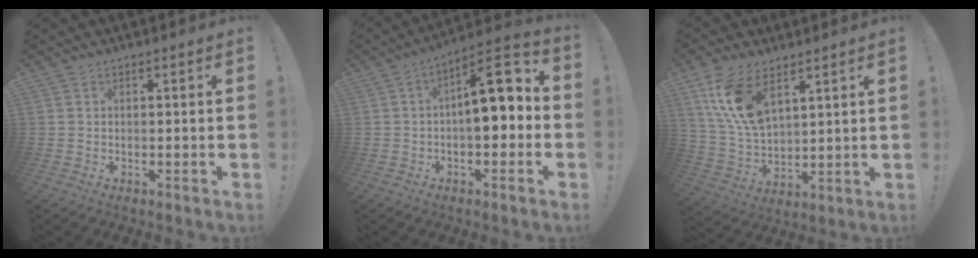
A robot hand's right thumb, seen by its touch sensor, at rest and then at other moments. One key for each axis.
{"total": 13.6, "fx": 1.6, "fy": 6.2, "fz": 12.0, "tx": -0.153, "ty": -0.005, "tz": 0.025}
{"total": 14.2, "fx": 7.8, "fy": 7.4, "fz": 9.3, "tx": -0.187, "ty": -0.032, "tz": 0.146}